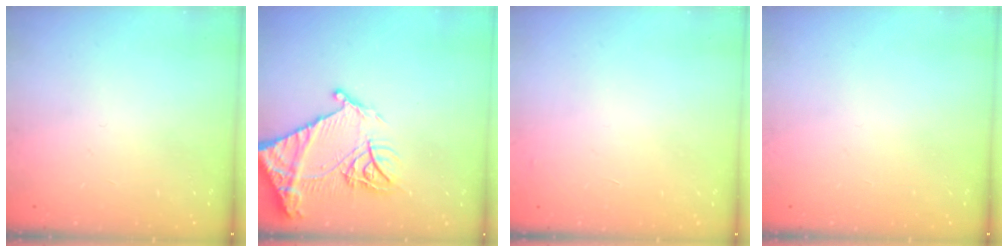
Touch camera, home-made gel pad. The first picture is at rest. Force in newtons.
{"total": 16.9, "press": 16.8, "slide": 1.5}
{"total": 2.9, "press": 2.9, "slide": 0.1}
{"total": 0.0}